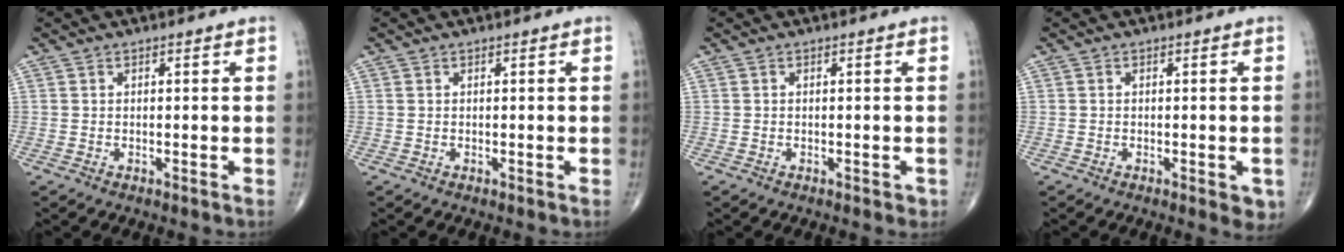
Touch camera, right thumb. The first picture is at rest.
{"total": 0.0}
{"total": 0.8, "force": [-0.1, 0.5, 0.6], "torque": [-0.011, 0.000, 0.001]}
{"total": 3.5, "force": [-1.2, 1.4, 3.0], "torque": [-0.023, -0.005, -0.012]}